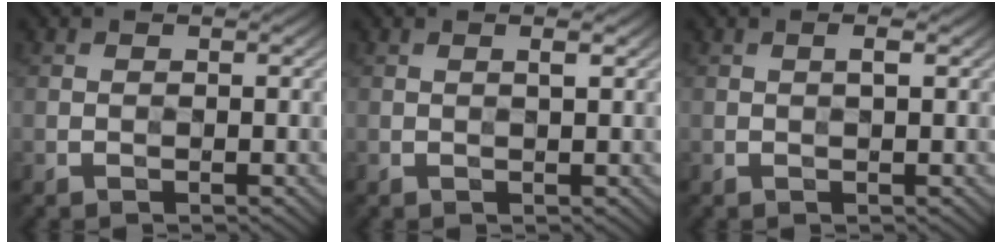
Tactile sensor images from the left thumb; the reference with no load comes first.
{"total": 0.7, "force": [0.4, 0.0, 0.6], "torque": [-0.009, 0.001, 0.006]}
{"total": 0.6, "force": [0.3, 0.1, 0.6], "torque": [-0.012, 0.002, 0.004]}